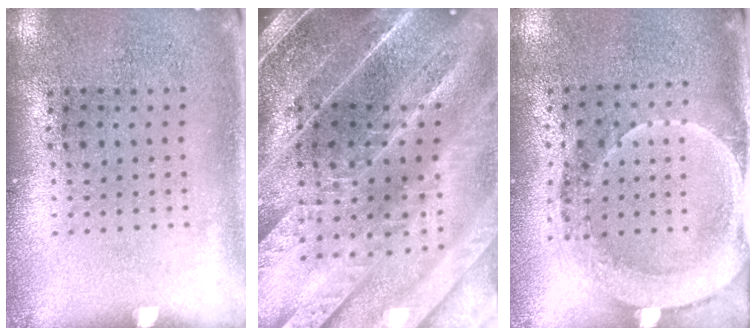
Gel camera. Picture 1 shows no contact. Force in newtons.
{"total": 5.6, "press": 4.7, "slide": 3.0}
{"total": 1.8, "press": 1.7, "slide": 0.7}